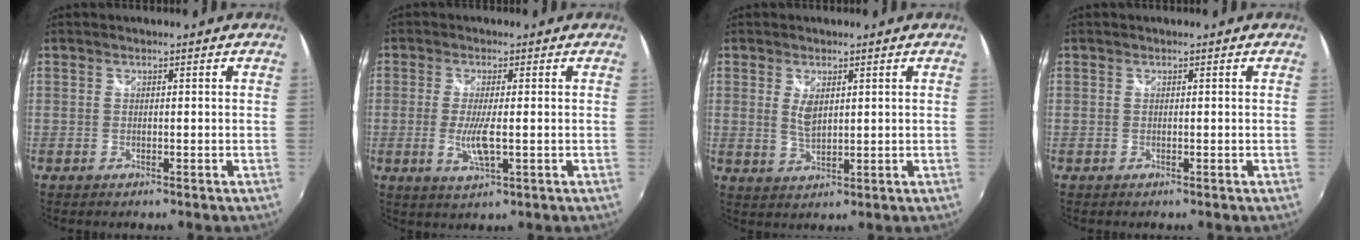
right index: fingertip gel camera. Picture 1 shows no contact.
{"total": 5.2, "force": [-0.9, 0.8, 5.1], "torque": [-0.105, -0.011, -0.018]}
{"total": 3.6, "force": [1.1, 1.7, 3.0], "torque": [-0.051, -0.005, 0.020]}
{"total": 0.0}